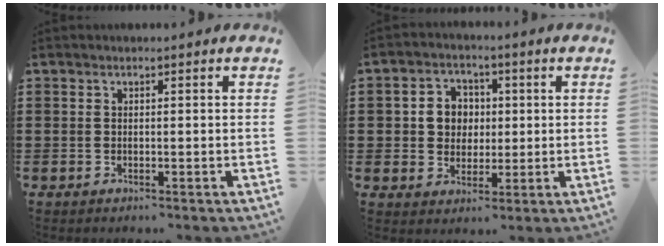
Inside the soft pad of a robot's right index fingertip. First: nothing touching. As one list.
[{"total": 5.3, "force": [0.3, 4.9, 1.9], "torque": [-0.048, 0.013, 0.000]}]